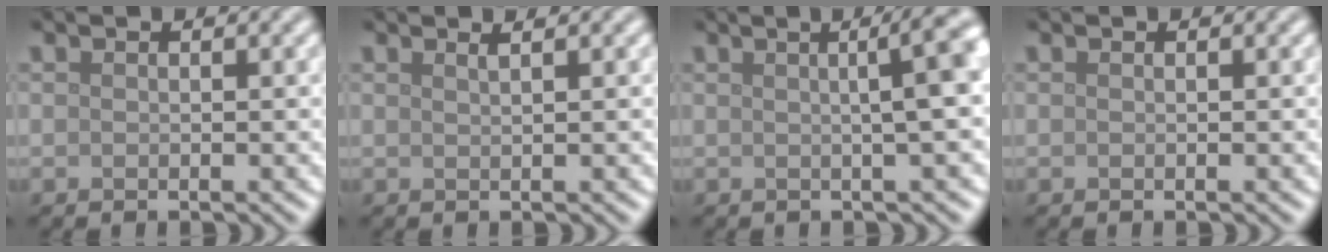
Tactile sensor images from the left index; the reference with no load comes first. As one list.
[{"total": 1.3, "force": [0.9, 0.5, 0.8], "torque": [-0.002, 0.004, 0.003]}, {"total": 6.3, "force": [1.1, 1.8, 5.9], "torque": [-0.039, 0.031, 0.002]}, {"total": 0.0}]